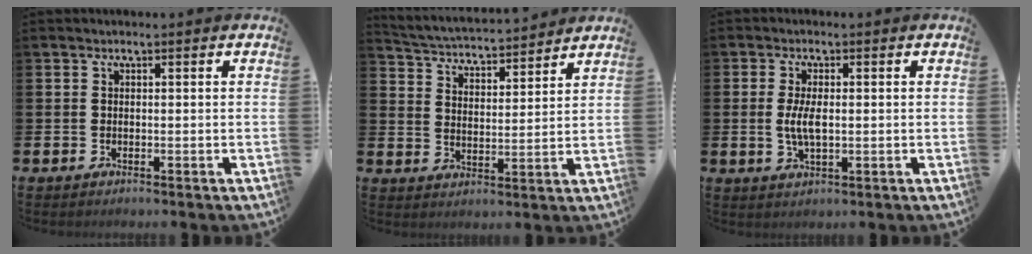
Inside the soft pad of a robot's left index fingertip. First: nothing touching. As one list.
[{"total": 4.2, "force": [4.2, 0.5, 0.3], "torque": [-0.030, -0.038, 0.069]}, {"total": 4.1, "force": [0.2, 1.6, 3.7], "torque": [-0.071, 0.006, 0.001]}]